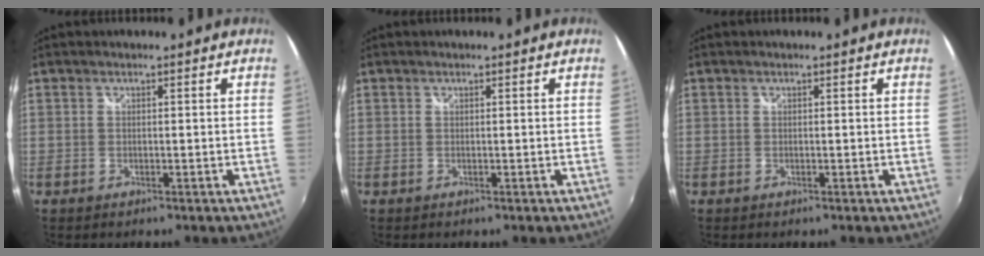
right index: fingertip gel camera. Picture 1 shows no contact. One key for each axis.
{"total": 0.0}
{"total": 0.0}